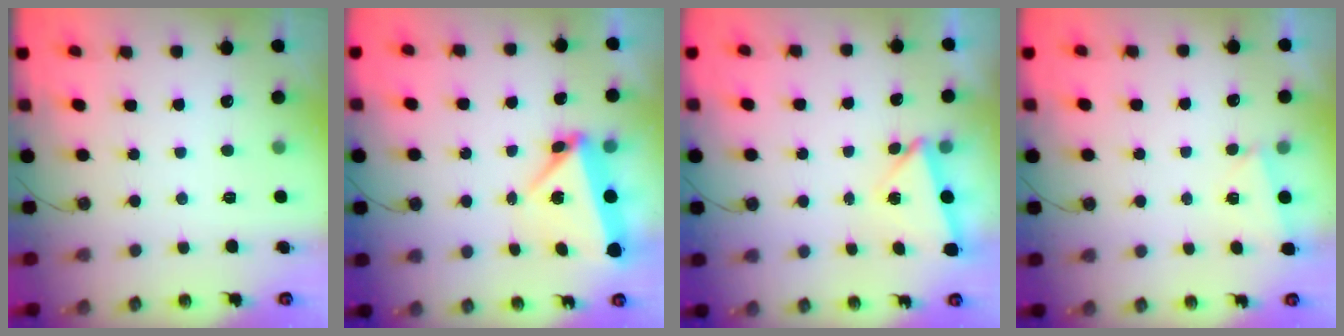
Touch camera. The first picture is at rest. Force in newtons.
{"total": 7.0, "press": 4.8, "slide": 5.2}
{"total": 2.9, "press": 2.6, "slide": 1.2}
{"total": 2.1, "press": 0.8, "slide": 1.9}